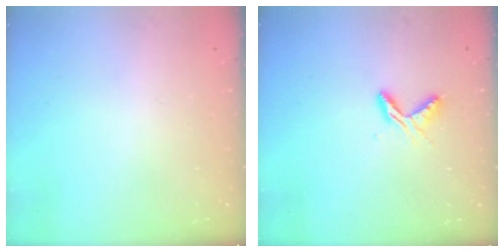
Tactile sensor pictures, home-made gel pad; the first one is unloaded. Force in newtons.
{"total": 5.8, "press": 5.7, "slide": 0.4}